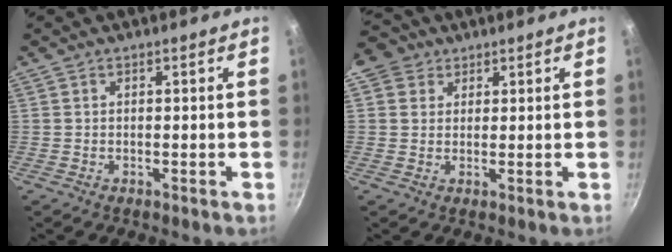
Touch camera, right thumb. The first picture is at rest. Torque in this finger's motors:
{"motor_torque": [0.15, 0.19, 0.53, -0.47, 0.15]}